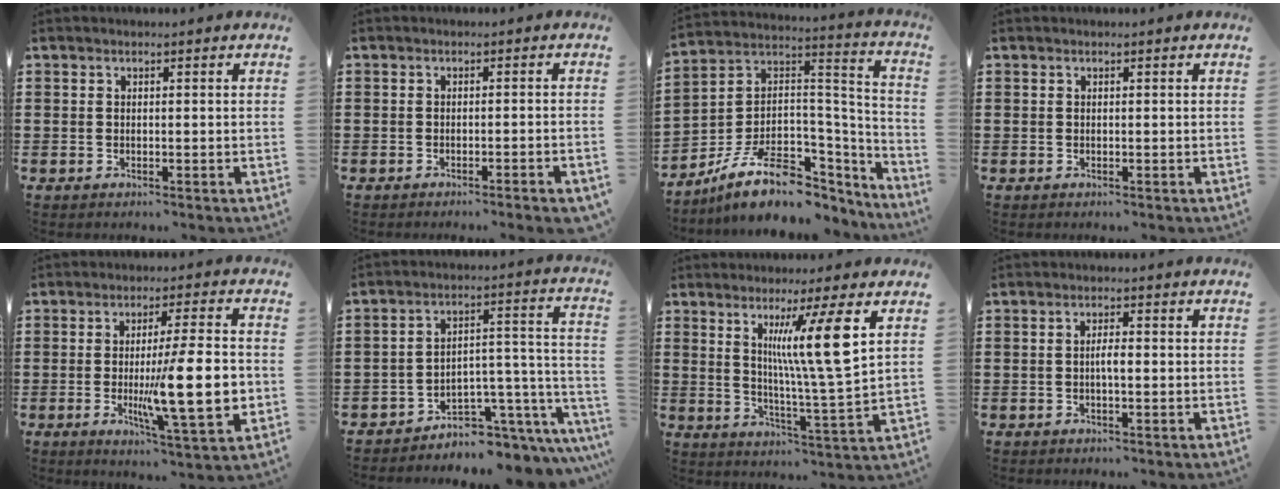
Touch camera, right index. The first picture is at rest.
{"total": 1.6, "force": [-1.2, -0.2, 0.9], "torque": [-0.016, 0.000, -0.023]}
{"total": 12.6, "force": [-6.9, 6.9, 7.9], "torque": [-0.166, 0.015, -0.116]}
{"total": 0.0}
{"total": 14.5, "force": [-1.5, 3.2, 14.1], "torque": [-0.220, -0.022, -0.029]}
{"total": 5.2, "force": [-4.2, 2.2, 2.0], "torque": [-0.037, -0.005, -0.080]}
{"total": 11.3, "force": [4.6, 0.2, 10.4], "torque": [-0.183, -0.012, 0.067]}
{"total": 2.0, "force": [-0.3, 0.5, 1.9], "torque": [-0.036, 0.000, -0.005]}